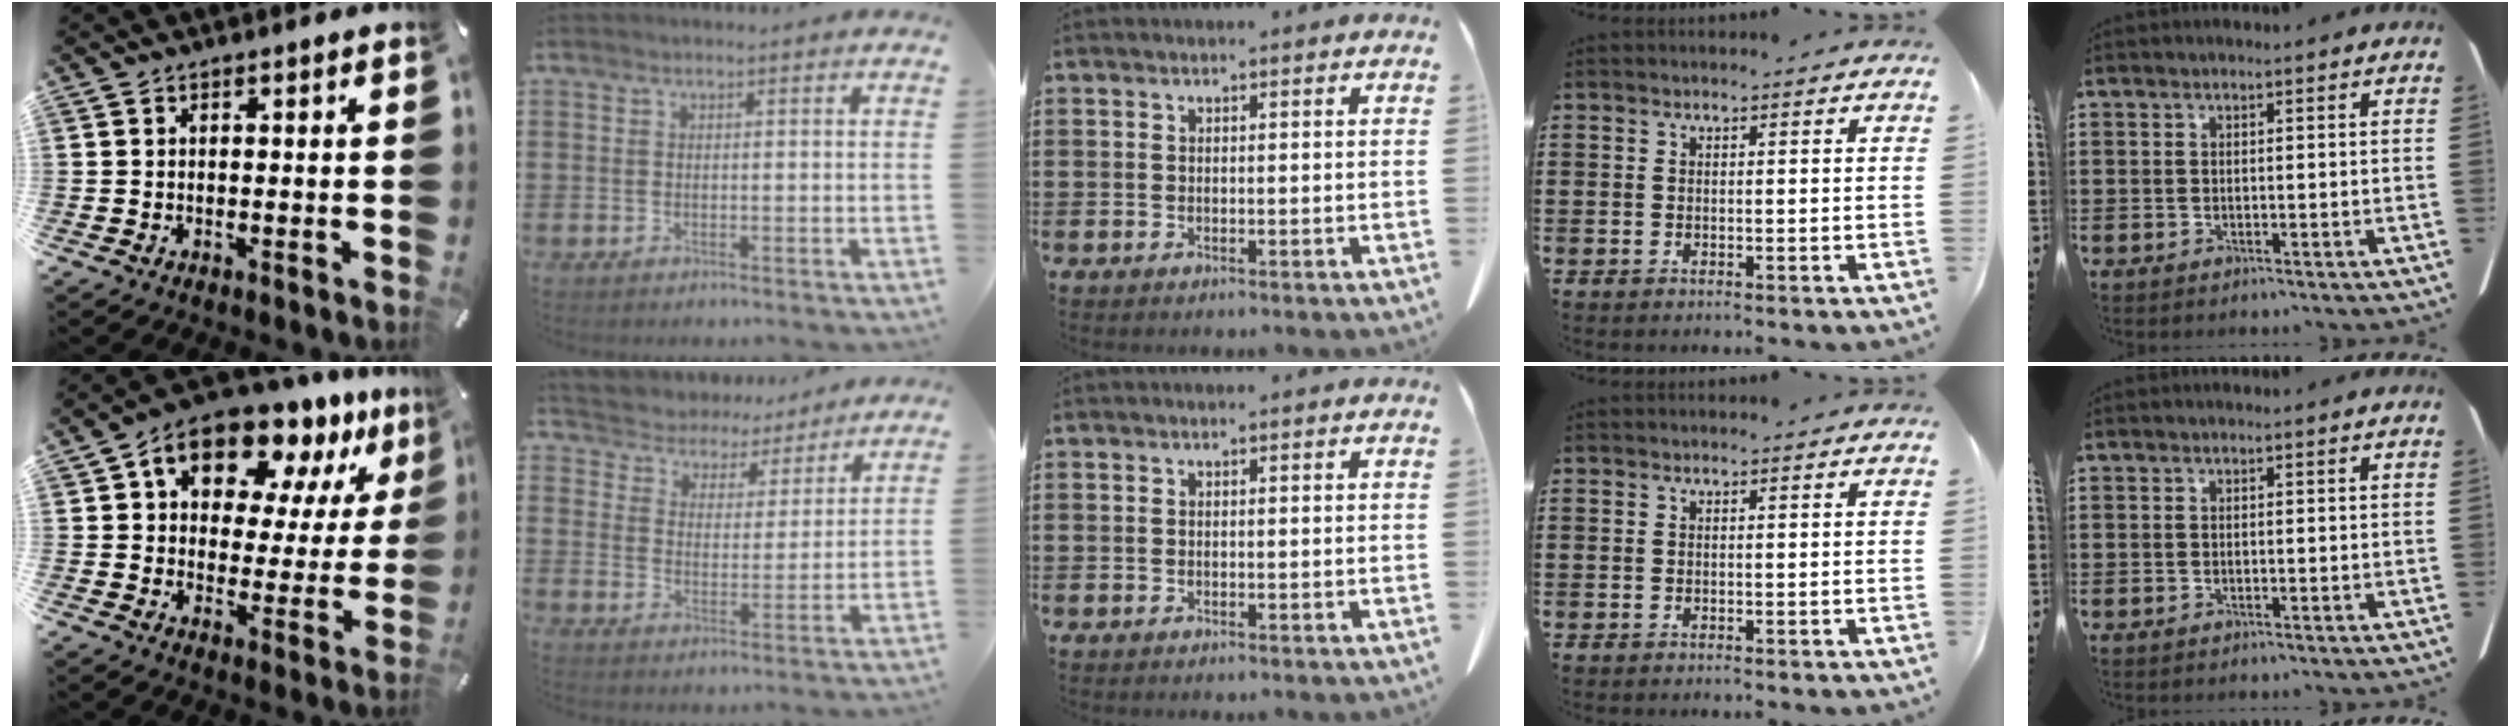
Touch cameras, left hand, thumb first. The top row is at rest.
{"thumb": {"total": 15.0, "force": [10.4, 8.1, 7.1], "torque": [-0.126, -0.067, 0.184]}, "index": {"total": 4.8, "force": [4.7, 0.9, -0.5], "torque": [-0.020, -0.035, 0.078]}}